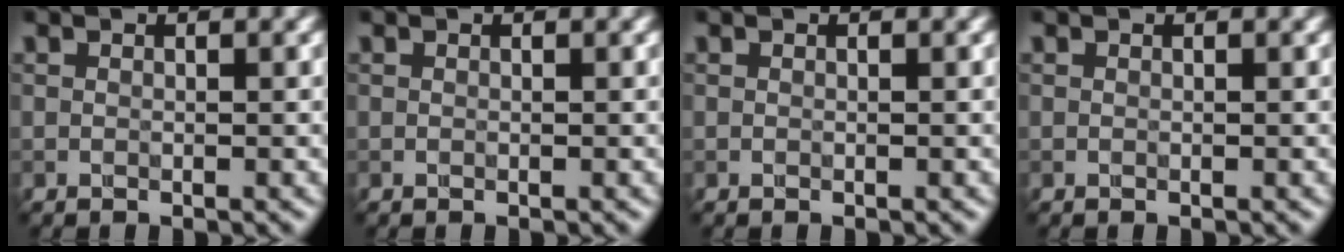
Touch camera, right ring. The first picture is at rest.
{"total": 0.0}
{"total": 0.0}
{"total": 0.0}